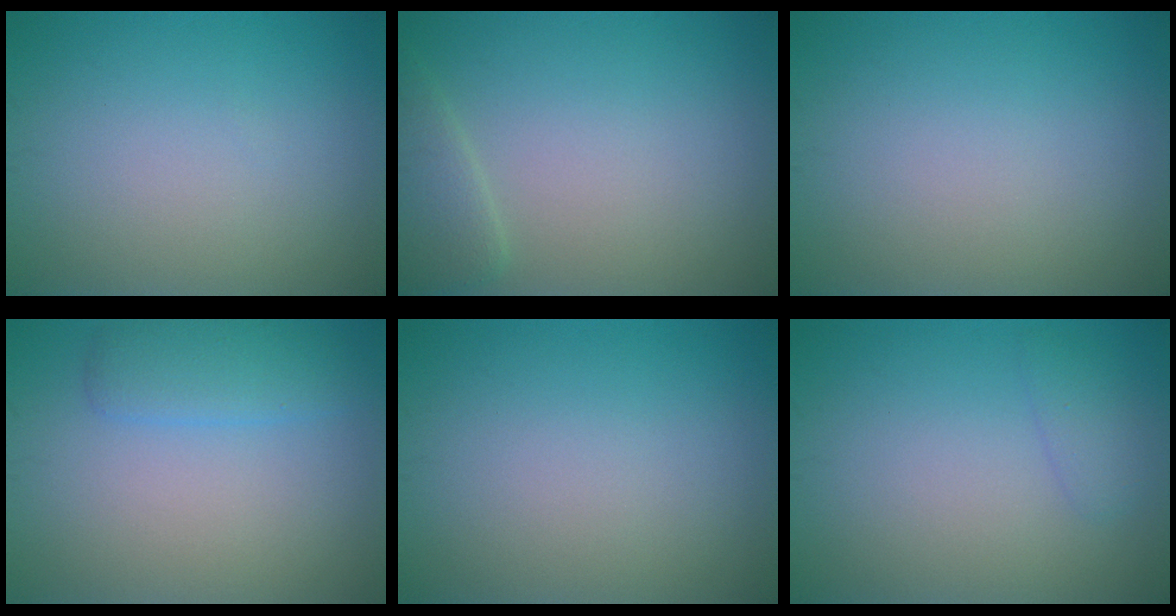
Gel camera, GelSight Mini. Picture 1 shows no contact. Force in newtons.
{"total": 2.4, "press": 2.4, "slide": 0.0}
{"total": 0.0}
{"total": 2.7, "press": 2.7, "slide": 0.1}
{"total": 0.0}
{"total": 1.3, "press": 1.3, "slide": 0.1}